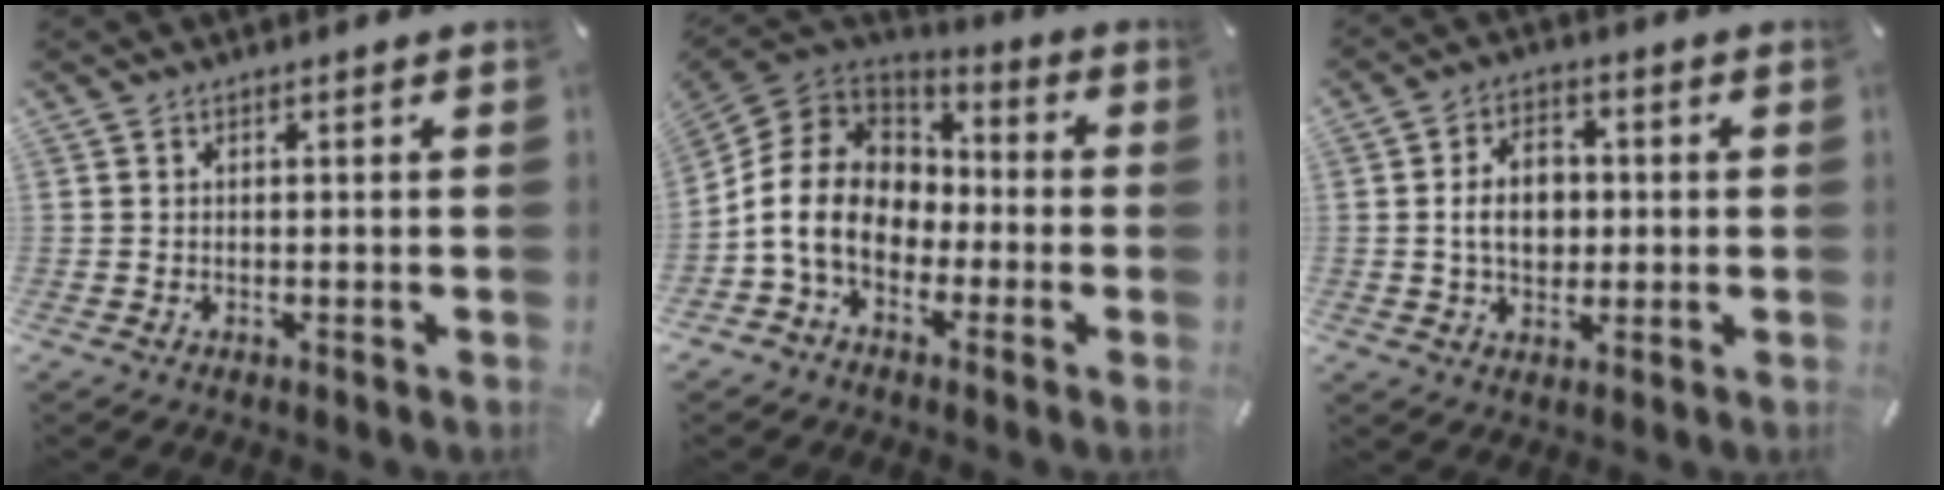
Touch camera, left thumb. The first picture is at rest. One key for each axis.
{"total": 13.3, "fx": -4.0, "fy": 10.8, "fz": 6.7, "tx": -0.165, "ty": 0.029, "tz": -0.075}
{"total": 8.6, "fx": 0.1, "fy": 6.5, "fz": 5.6, "tx": -0.100, "ty": 0.005, "tz": -0.002}